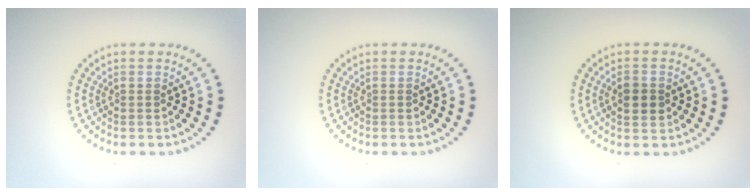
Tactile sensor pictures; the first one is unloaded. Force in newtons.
{"total": 0.0}
{"total": 1.9, "press": 1.9, "slide": 0.1}